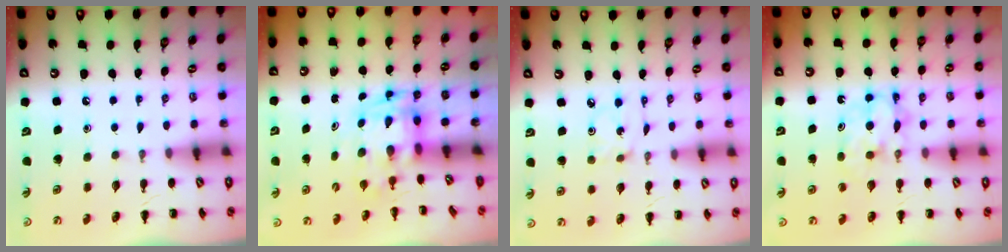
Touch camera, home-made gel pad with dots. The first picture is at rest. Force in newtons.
{"total": 3.6, "press": 3.6, "slide": 0.7}
{"total": 1.8, "press": 1.7, "slide": 0.5}
{"total": 5.9, "press": 5.8, "slide": 0.8}